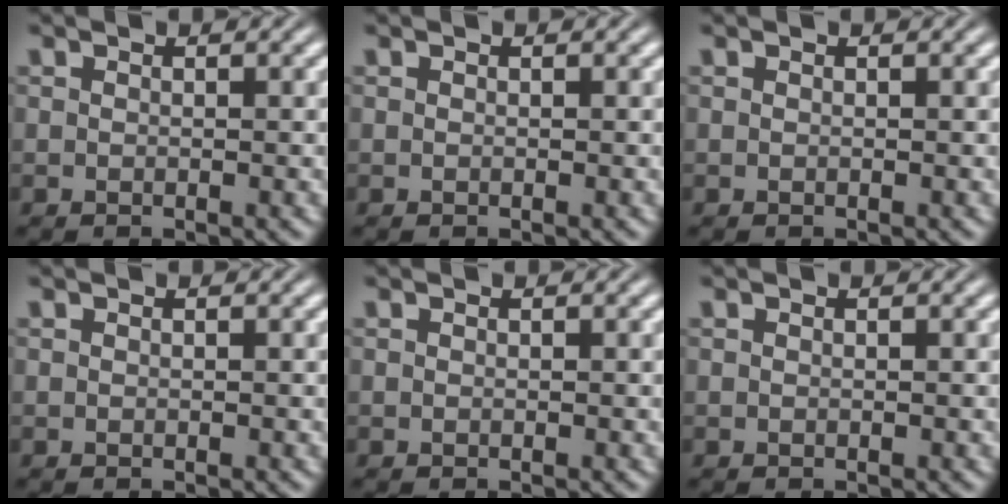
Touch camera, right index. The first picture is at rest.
{"total": 0.0}
{"total": 0.0}
{"total": 0.0}
{"total": 0.0}
{"total": 0.0}